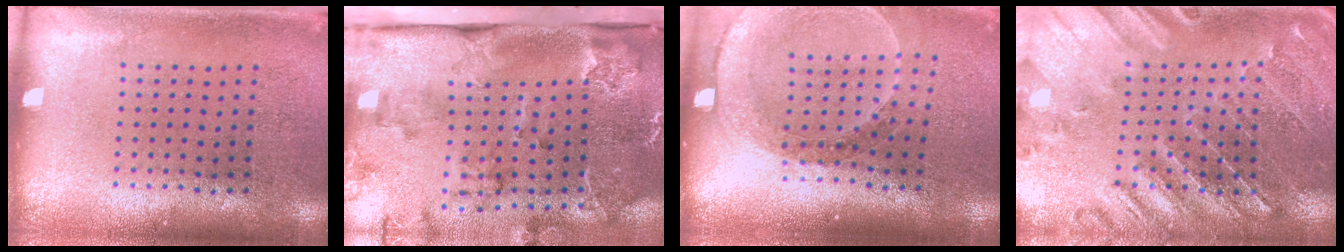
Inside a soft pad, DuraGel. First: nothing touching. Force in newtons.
{"total": 2.8, "press": 2.4, "slide": 1.5}
{"total": 1.5, "press": 1.5, "slide": 0.1}
{"total": 1.0, "press": 0.9, "slide": 0.3}